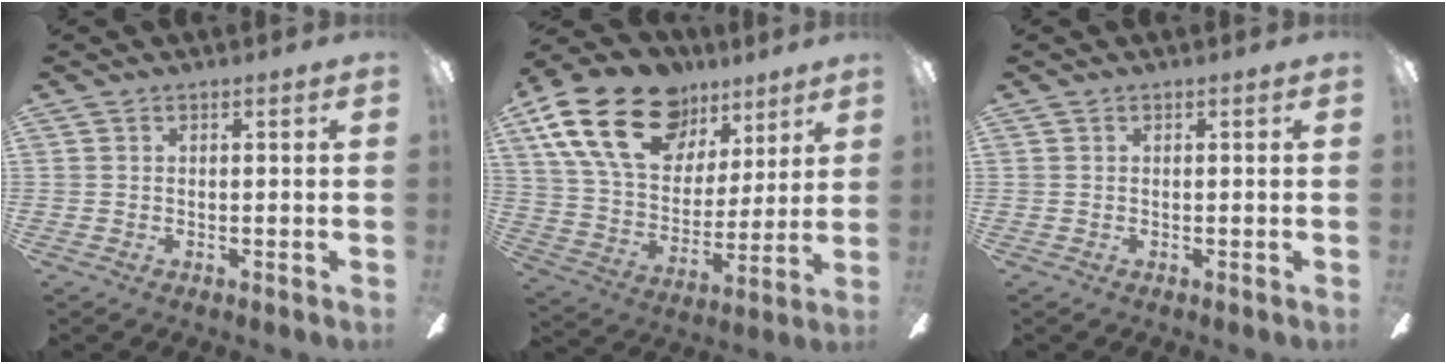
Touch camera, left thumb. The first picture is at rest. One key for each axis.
{"total": 23.3, "fx": 13.3, "fy": 14.3, "fz": 12.8, "tx": -0.236, "ty": -0.057, "tz": 0.242}
{"total": 0.0}